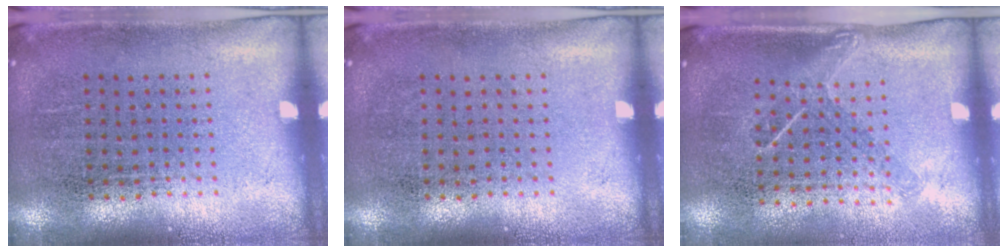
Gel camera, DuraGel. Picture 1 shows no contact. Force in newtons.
{"total": 0.0}
{"total": 1.2, "press": 0.9, "slide": 0.9}